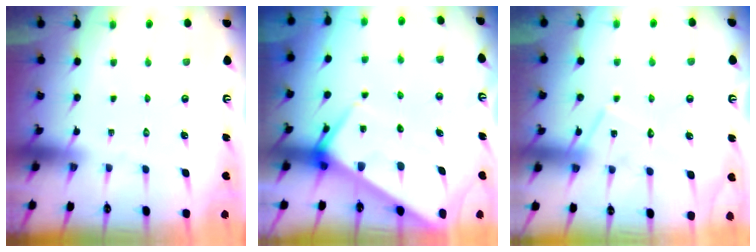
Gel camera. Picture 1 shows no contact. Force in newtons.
{"total": 7.3, "press": 7.2, "slide": 0.5}
{"total": 12.6, "press": 12.6, "slide": 0.7}